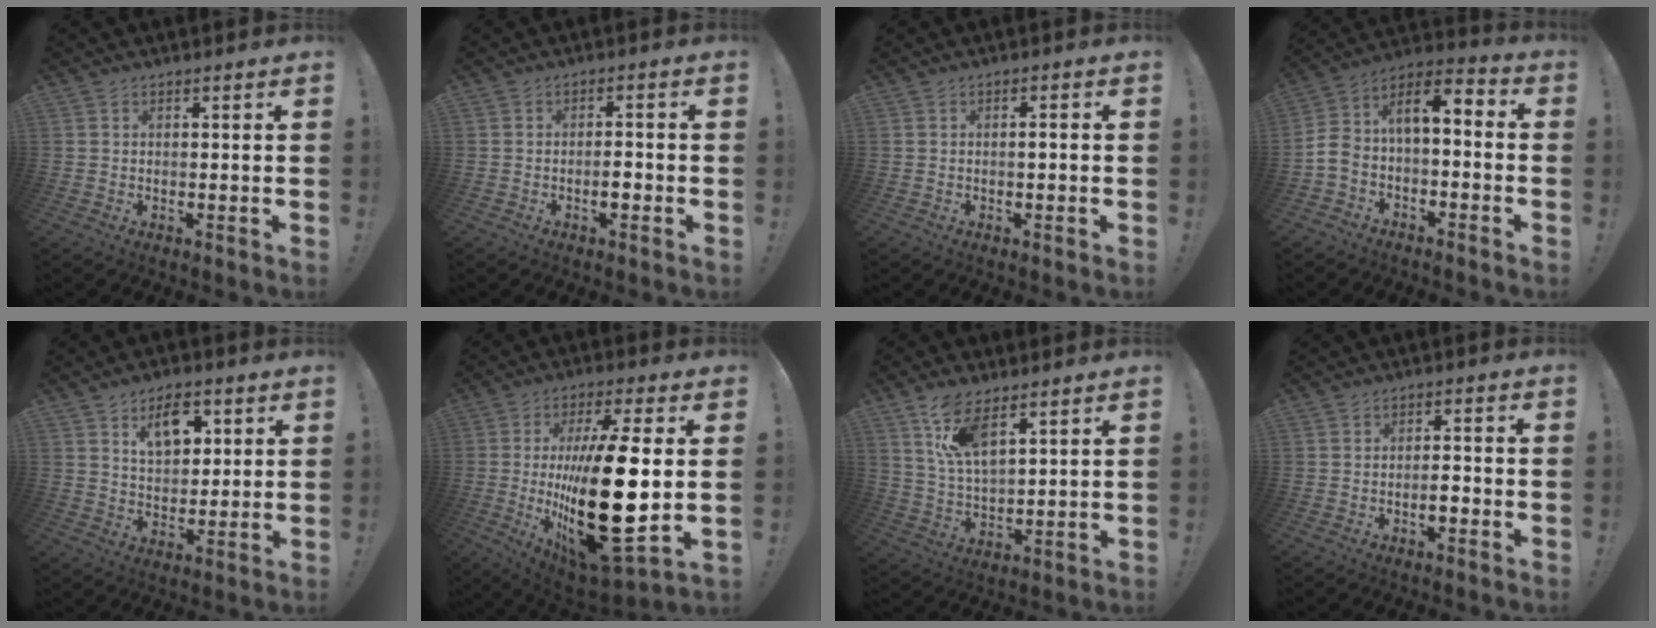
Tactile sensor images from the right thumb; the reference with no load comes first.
{"total": 3.0, "force": [-1.0, 1.2, 2.5], "torque": [-0.031, 0.006, -0.019]}
{"total": 1.2, "force": [-0.3, 0.0, 1.2], "torque": [-0.014, -0.002, -0.008]}
{"total": 6.8, "force": [-2.2, 3.9, 5.1], "torque": [-0.081, 0.006, -0.041]}
{"total": 10.2, "force": [5.3, 6.4, 5.9], "torque": [-0.071, -0.022, 0.092]}
{"total": 29.0, "force": [-0.6, 9.8, 27.3], "torque": [-0.493, -0.023, -0.009]}
{"total": 10.8, "force": [7.3, 3.9, 6.8], "torque": [-0.130, -0.029, 0.134]}
{"total": 3.1, "force": [-1.2, 1.3, 2.6], "torque": [-0.031, 0.007, -0.023]}